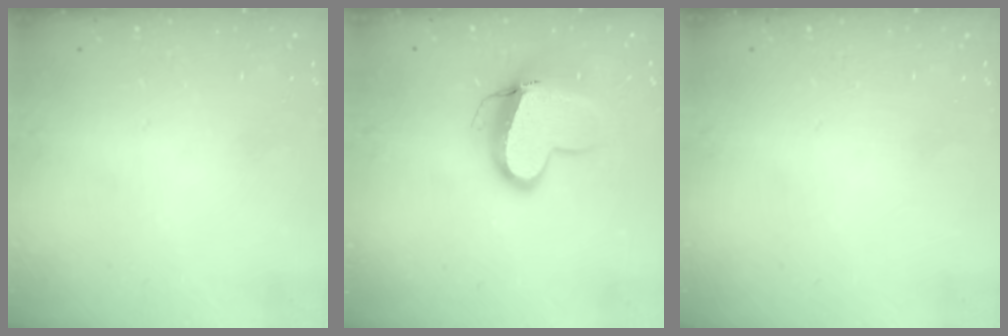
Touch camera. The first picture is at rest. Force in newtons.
{"total": 12.4, "press": 12.3, "slide": 1.7}
{"total": 0.0}